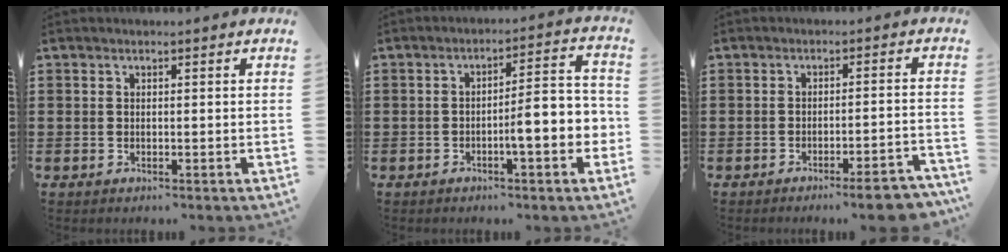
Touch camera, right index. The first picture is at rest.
{"total": 6.8, "force": [-2.4, 1.1, 6.2], "torque": [-0.089, -0.010, -0.047]}
{"total": 5.0, "force": [-4.0, -0.2, 3.0], "torque": [-0.046, -0.012, -0.072]}